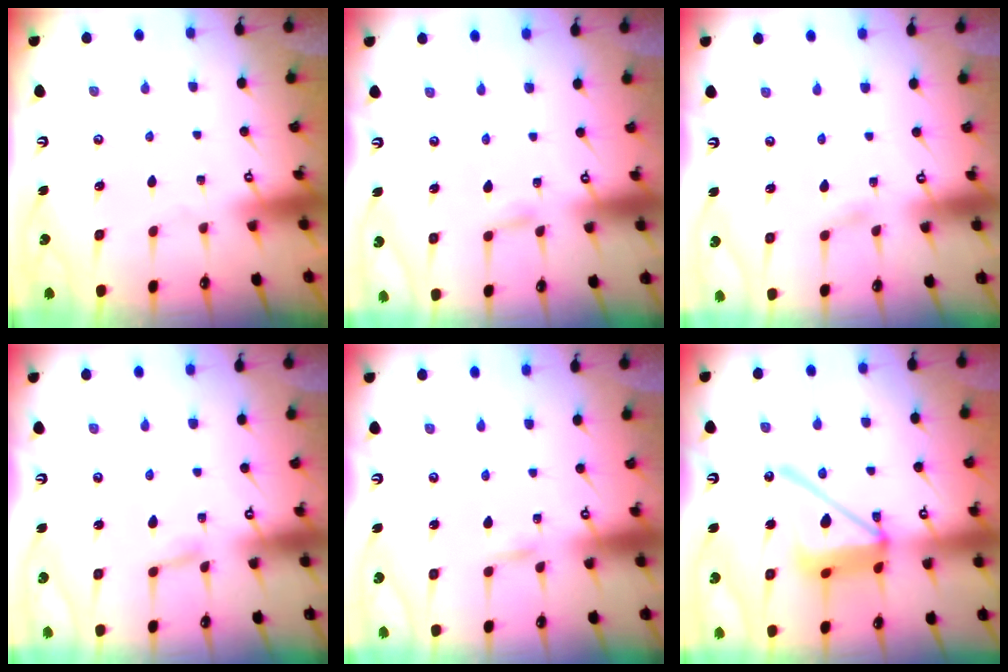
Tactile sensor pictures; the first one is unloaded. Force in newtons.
{"total": 3.0, "press": 2.9, "slide": 0.4}
{"total": 2.2, "press": 2.2, "slide": 0.3}
{"total": 1.8, "press": 1.7, "slide": 0.1}
{"total": 1.4, "press": 1.4, "slide": 0.0}
{"total": 16.8, "press": 16.8, "slide": 1.6}